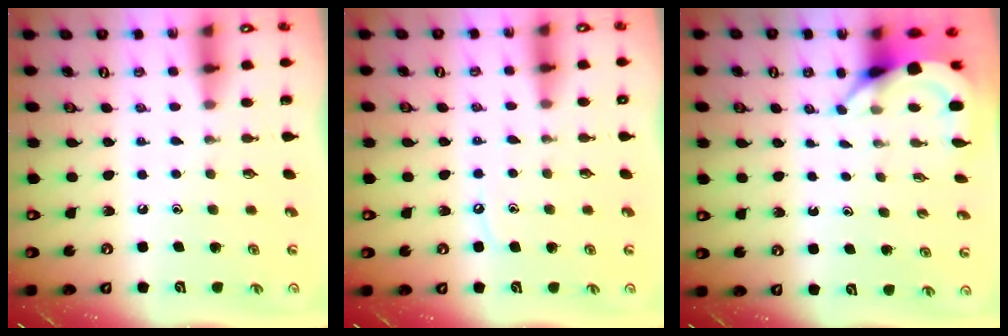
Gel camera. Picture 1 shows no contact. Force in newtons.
{"total": 5.8, "press": 5.8, "slide": 0.8}
{"total": 4.0, "press": 4.0, "slide": 0.2}